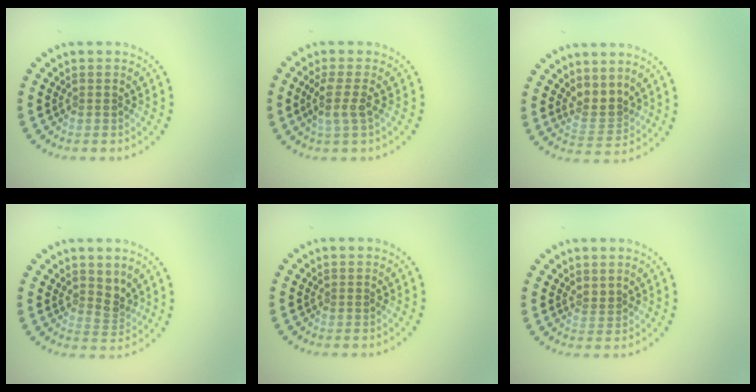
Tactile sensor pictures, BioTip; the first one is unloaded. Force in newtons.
{"total": 2.3, "press": 1.8, "slide": 1.5}
{"total": 2.3, "press": 1.8, "slide": 1.4}
{"total": 2.0, "press": 1.6, "slide": 1.3}
{"total": 0.0}
{"total": 0.6, "press": 0.2, "slide": 0.5}